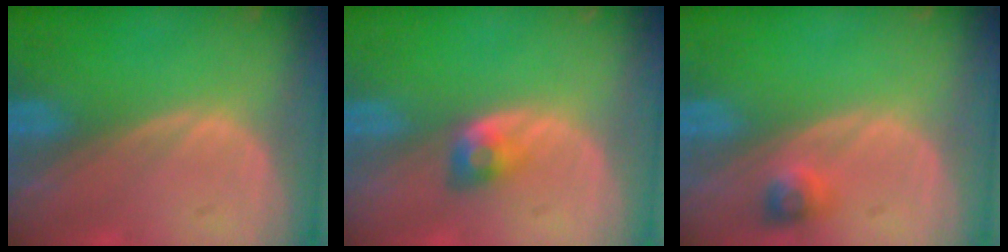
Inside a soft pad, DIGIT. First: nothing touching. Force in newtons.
{"total": 2.8, "press": 2.4, "slide": 1.4}
{"total": 2.3, "press": 2.2, "slide": 0.3}